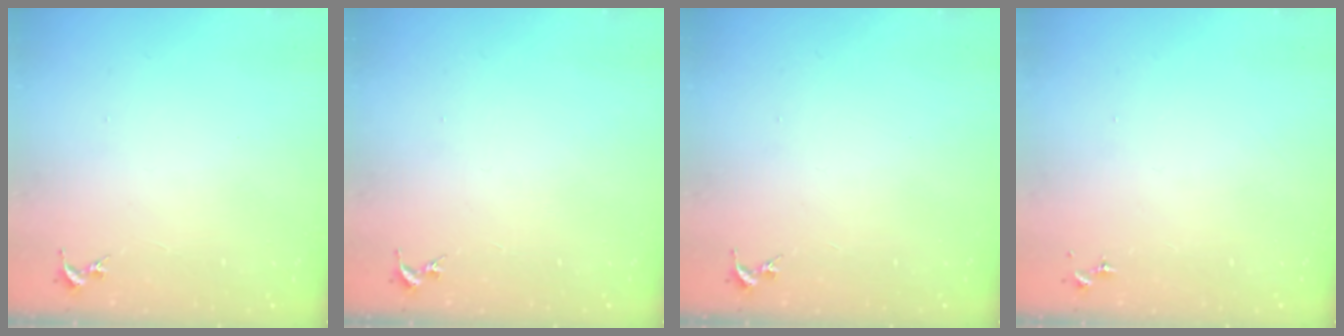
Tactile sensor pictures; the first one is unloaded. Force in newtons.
{"total": 0.0}
{"total": 0.0}
{"total": 0.0}